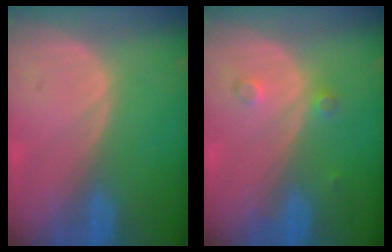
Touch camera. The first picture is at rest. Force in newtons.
{"total": 2.1, "press": 1.8, "slide": 1.1}